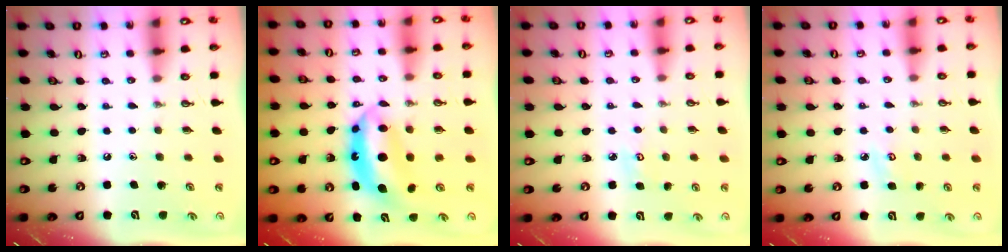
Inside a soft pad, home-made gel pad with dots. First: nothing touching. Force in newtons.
{"total": 8.1, "press": 8.1, "slide": 0.7}
{"total": 3.9, "press": 3.9, "slide": 0.3}
{"total": 4.4, "press": 4.4, "slide": 0.4}